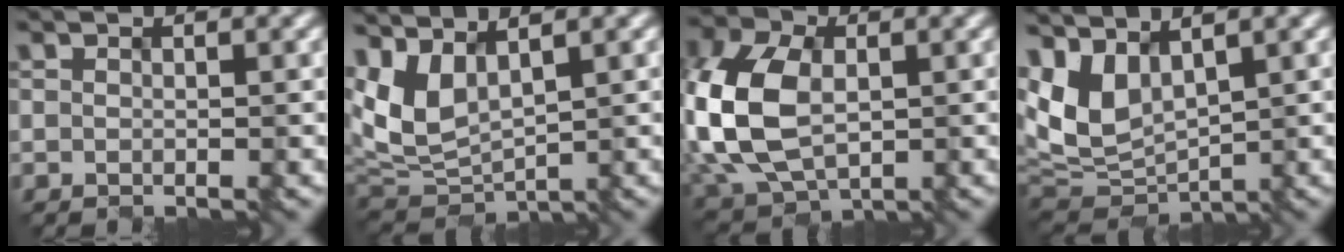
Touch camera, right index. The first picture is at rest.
{"total": 5.4, "force": [1.8, 3.0, 4.2], "torque": [-0.102, -0.002, 0.039]}
{"total": 10.8, "force": [-0.3, 7.5, 7.8], "torque": [-0.209, 0.007, -0.015]}
{"total": 6.8, "force": [2.2, 4.1, 5.1], "torque": [-0.127, 0.000, 0.043]}